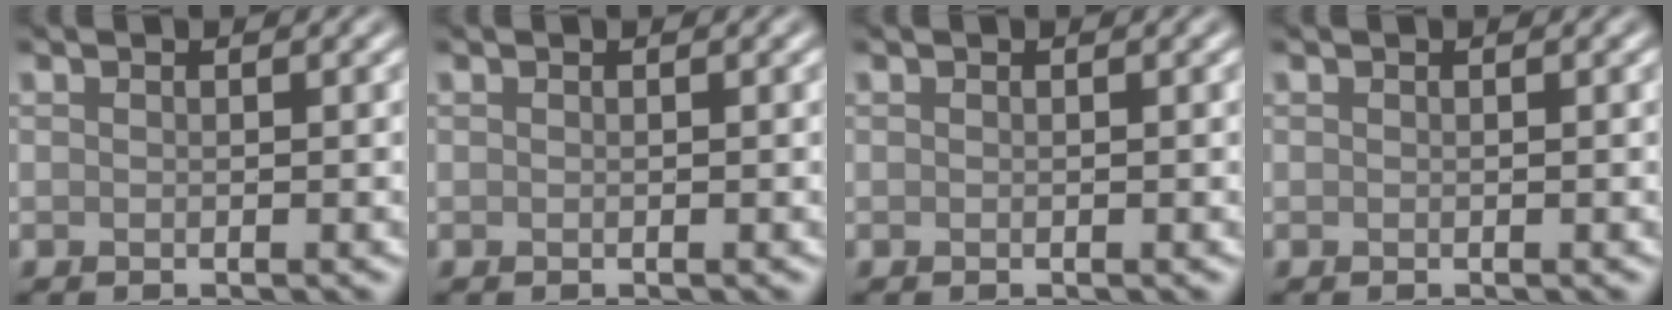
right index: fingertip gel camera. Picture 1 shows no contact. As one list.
[{"total": 0.0}, {"total": 0.0}, {"total": 0.0}]